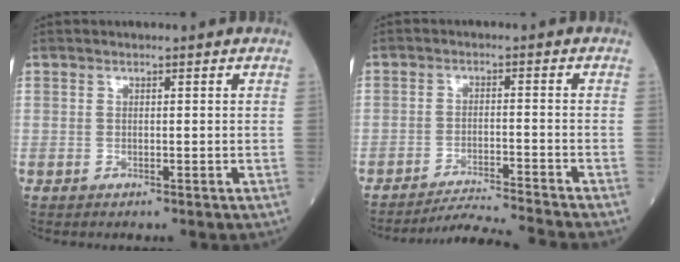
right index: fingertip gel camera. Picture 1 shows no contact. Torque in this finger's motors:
{"motor_torque": [0.08, -0.35, 0.11, 0.04]}